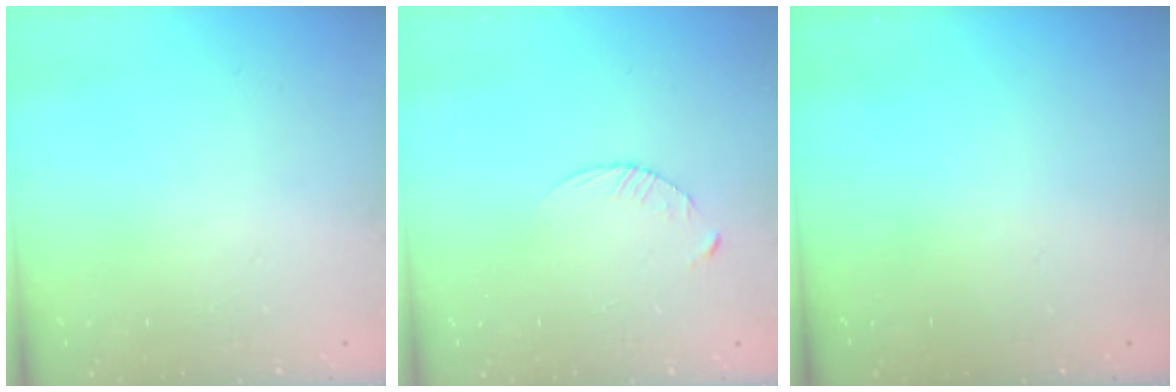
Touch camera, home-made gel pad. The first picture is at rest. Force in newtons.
{"total": 3.6, "press": 3.5, "slide": 0.4}
{"total": 0.0}